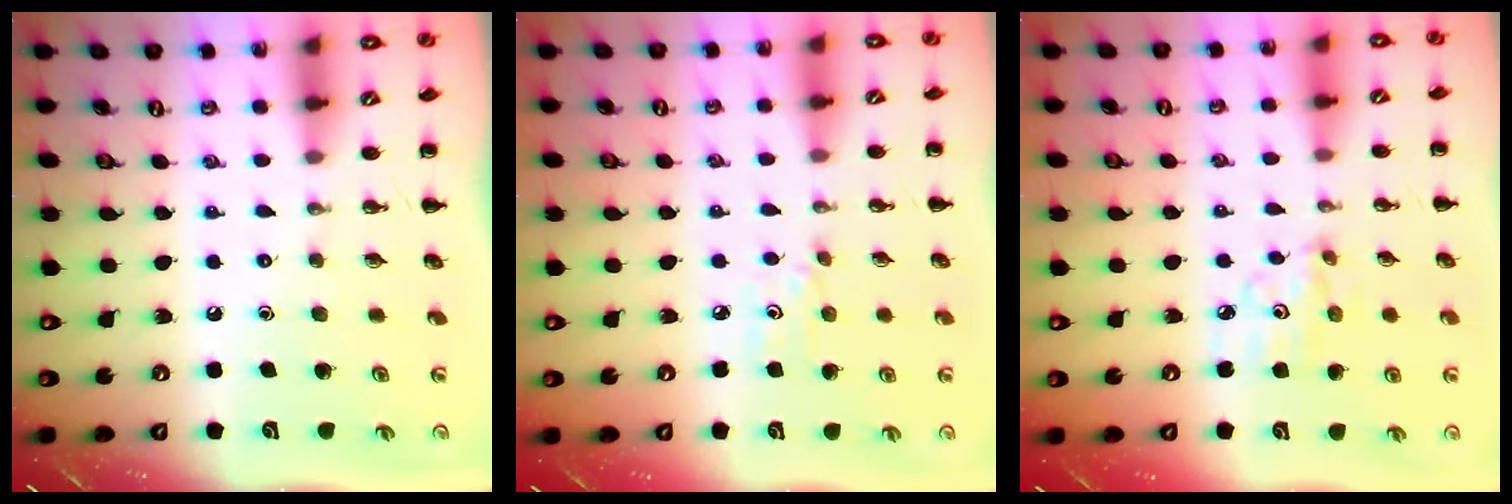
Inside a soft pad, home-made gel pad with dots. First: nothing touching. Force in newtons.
{"total": 3.0, "press": 2.8, "slide": 1.1}
{"total": 6.5, "press": 6.4, "slide": 1.0}